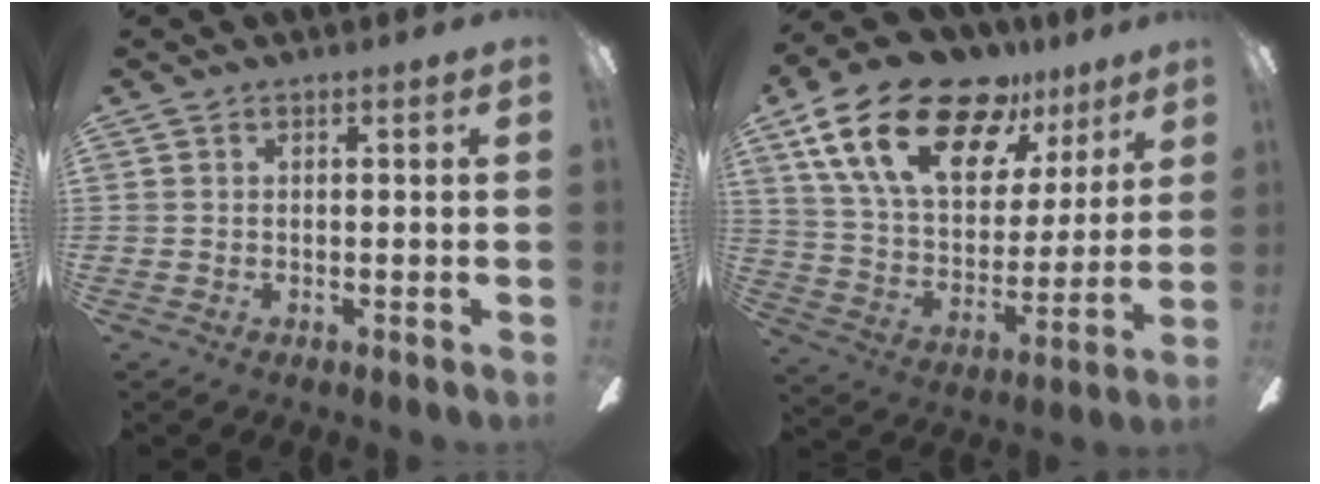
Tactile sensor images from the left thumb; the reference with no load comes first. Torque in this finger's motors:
{"motor_torque": [0.50, 0.61, 1.63, -1.14, 0.47]}